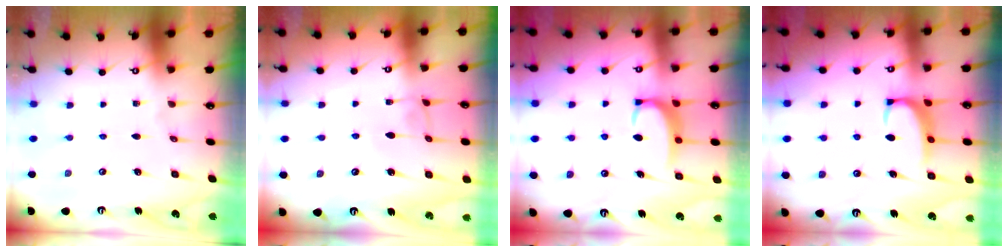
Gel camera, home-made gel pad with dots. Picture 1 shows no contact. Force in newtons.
{"total": 2.8, "press": 2.8, "slide": 0.1}
{"total": 3.4, "press": 3.3, "slide": 0.4}
{"total": 2.3, "press": 2.2, "slide": 0.6}